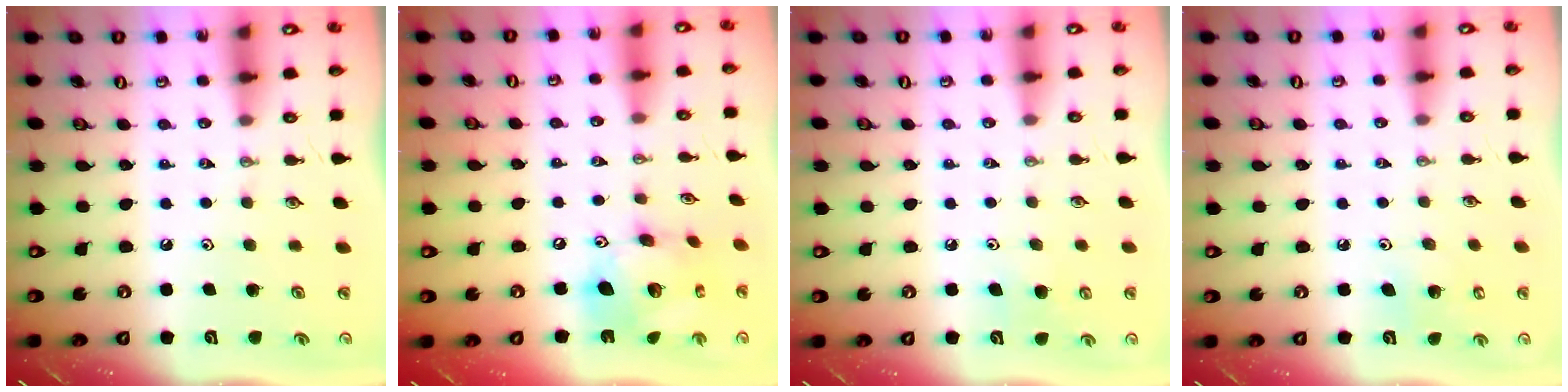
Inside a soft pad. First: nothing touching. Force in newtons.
{"total": 16.5, "press": 16.4, "slide": 1.8}
{"total": 6.9, "press": 6.7, "slide": 1.6}
{"total": 5.8, "press": 5.8, "slide": 0.4}